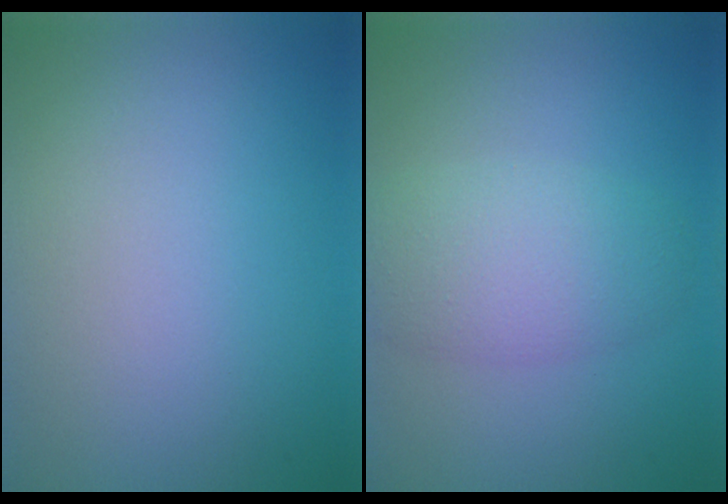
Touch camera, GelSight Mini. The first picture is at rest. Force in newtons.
{"total": 4.3, "press": 4.3, "slide": 0.1}